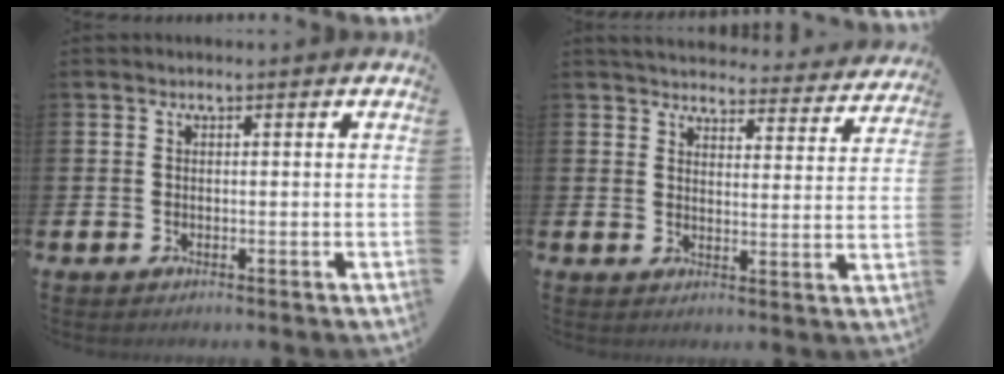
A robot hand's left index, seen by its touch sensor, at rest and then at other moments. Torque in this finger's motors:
{"motor_torque": [0.83, -0.84, 0.28, 0.04]}